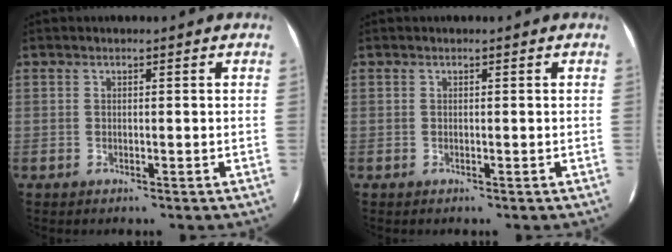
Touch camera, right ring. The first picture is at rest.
{"total": 0.0}